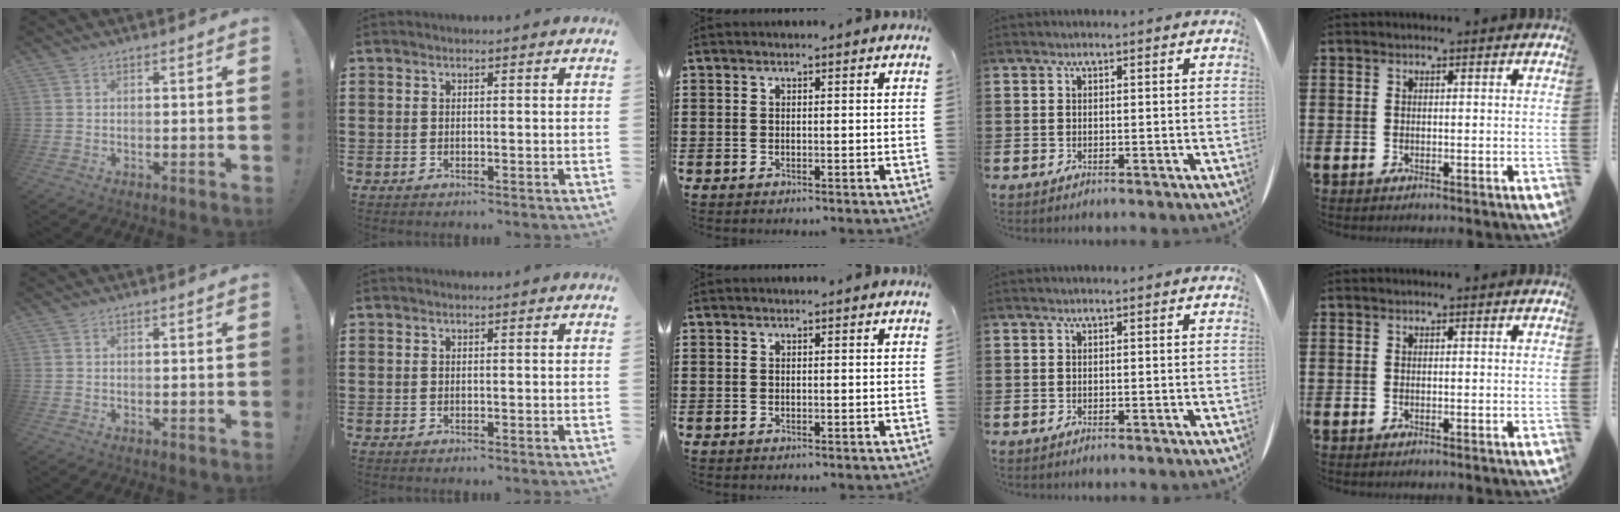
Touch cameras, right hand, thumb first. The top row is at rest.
{}